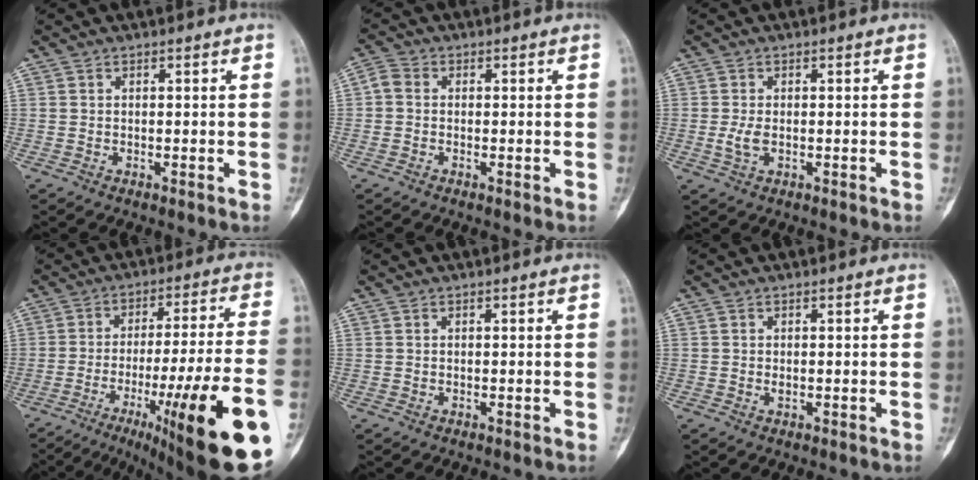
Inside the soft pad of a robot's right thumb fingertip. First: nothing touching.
{"total": 2.6, "force": [0.0, 2.1, 1.4], "torque": [-0.025, 0.008, -0.008]}
{"total": 2.6, "force": [-0.3, 1.3, 2.1], "torque": [-0.052, -0.003, -0.006]}
{"total": 25.7, "force": [-10.8, 3.2, 23.1], "torque": [-0.275, 0.030, -0.153]}
{"total": 0.0}
{"total": 0.6, "force": [0.0, 0.5, 0.4], "torque": [-0.003, 0.000, -0.001]}